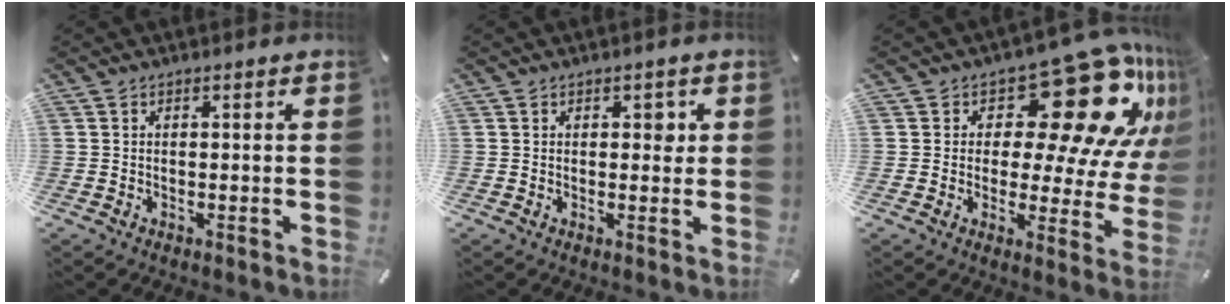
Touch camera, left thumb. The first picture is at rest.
{"total": 2.3, "force": [0.6, 1.6, 1.6], "torque": [-0.001, -0.006, 0.002]}
{"total": 22.7, "force": [11.3, 10.6, 16.6], "torque": [-0.209, -0.088, 0.187]}